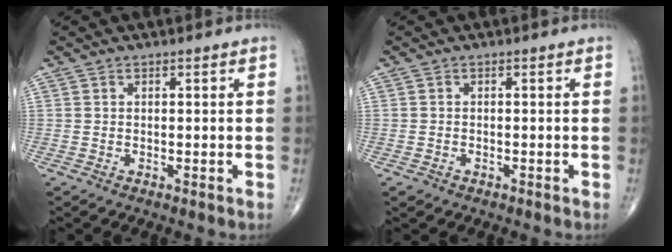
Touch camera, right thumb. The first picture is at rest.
{"total": 1.0, "force": [-0.6, 0.8, 0.3], "torque": [-0.006, 0.003, -0.009]}